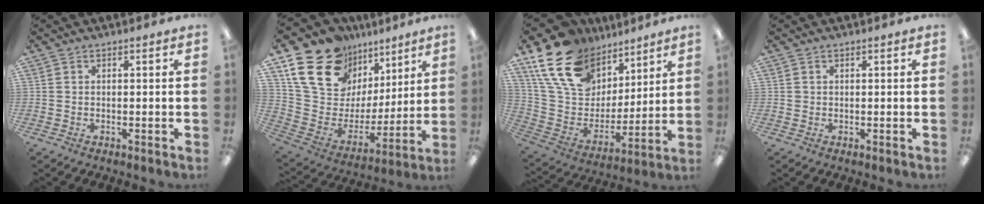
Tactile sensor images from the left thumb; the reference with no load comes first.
{"total": 20.5, "force": [12.5, 13.8, 8.4], "torque": [-0.156, -0.068, 0.240]}
{"total": 20.8, "force": [12.7, 13.4, 9.5], "torque": [-0.192, -0.058, 0.243]}
{"total": 0.7, "force": [0.4, 0.6, 0.0], "torque": [-0.001, 0.004, 0.006]}